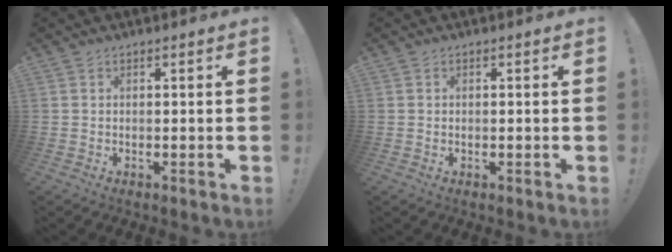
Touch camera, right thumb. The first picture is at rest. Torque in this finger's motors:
{"motor_torque": [-0.08, -0.22, 0.14, 0.08, 0.02]}